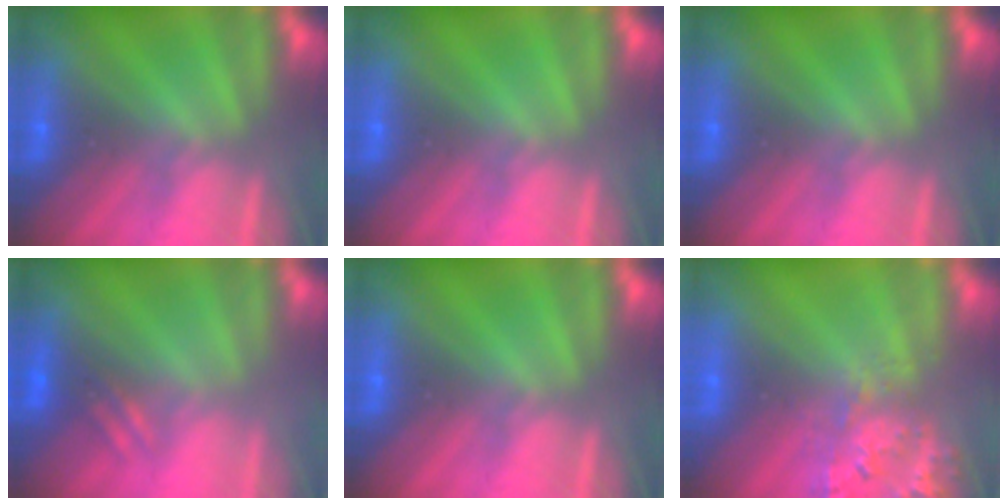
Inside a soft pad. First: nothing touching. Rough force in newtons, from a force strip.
{"total": 0.0}
{"total": 0.0}
{"total": 2.5}
{"total": 0.0}
{"total": 2.8}